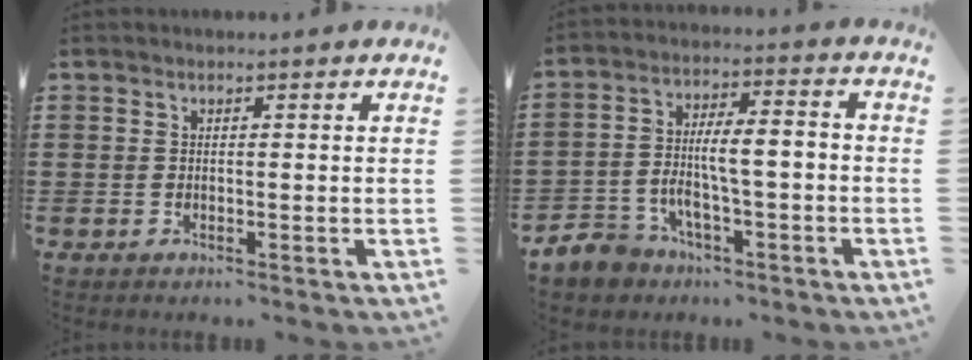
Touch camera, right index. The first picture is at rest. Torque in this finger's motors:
{"motor_torque": [1.39, 0.23, 0.36, 0.14]}